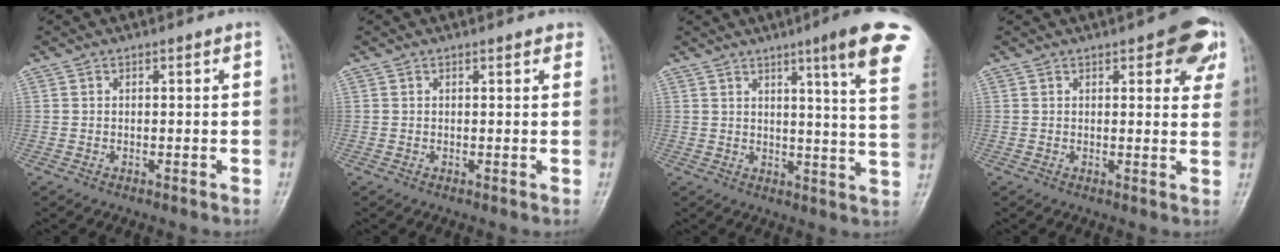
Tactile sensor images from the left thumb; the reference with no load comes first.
{"total": 1.5, "force": [1.1, 0.5, 0.8], "torque": [-0.003, 0.001, 0.010]}
{"total": 14.7, "force": [8.5, 0.5, 12.0], "torque": [-0.141, -0.042, 0.093]}
{"total": 8.8, "force": [4.4, 3.5, 6.7], "torque": [-0.045, -0.011, 0.047]}